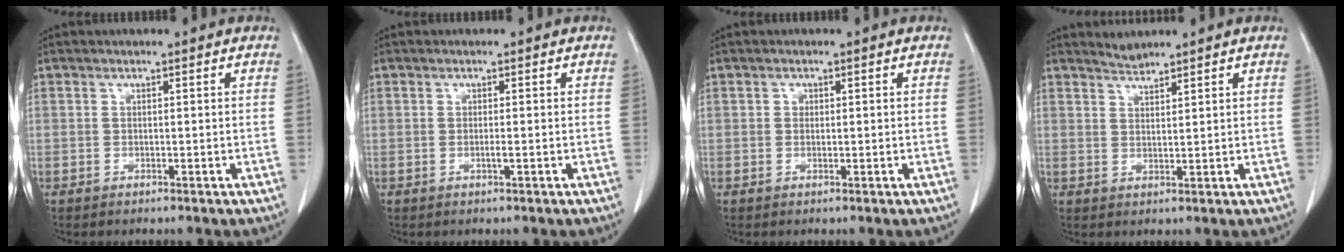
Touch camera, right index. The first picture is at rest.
{"total": 1.1, "force": [-0.3, 0.2, 1.1], "torque": [-0.023, 0.000, -0.004]}
{"total": 1.1, "force": [0.1, 0.9, 0.5], "torque": [-0.012, 0.005, 0.004]}
{"total": 2.4, "force": [2.4, 0.2, 0.3], "torque": [-0.004, 0.001, 0.047]}